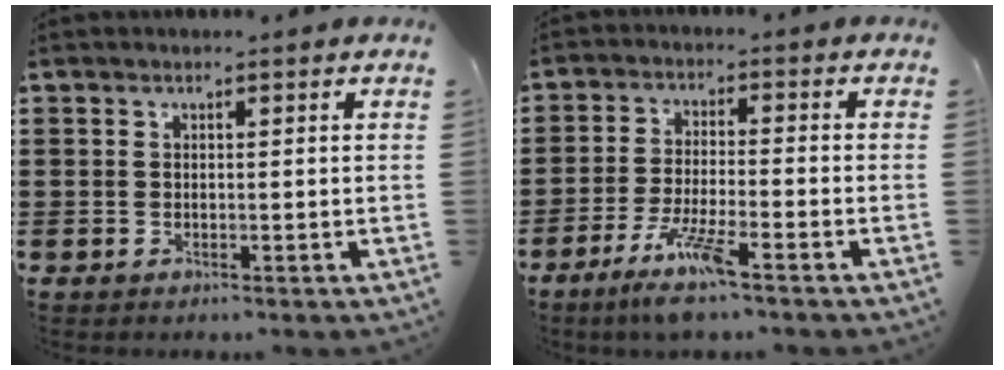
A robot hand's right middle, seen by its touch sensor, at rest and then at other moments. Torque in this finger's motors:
{"motor_torque": [1.46, -0.68, 0.65, 0.15]}